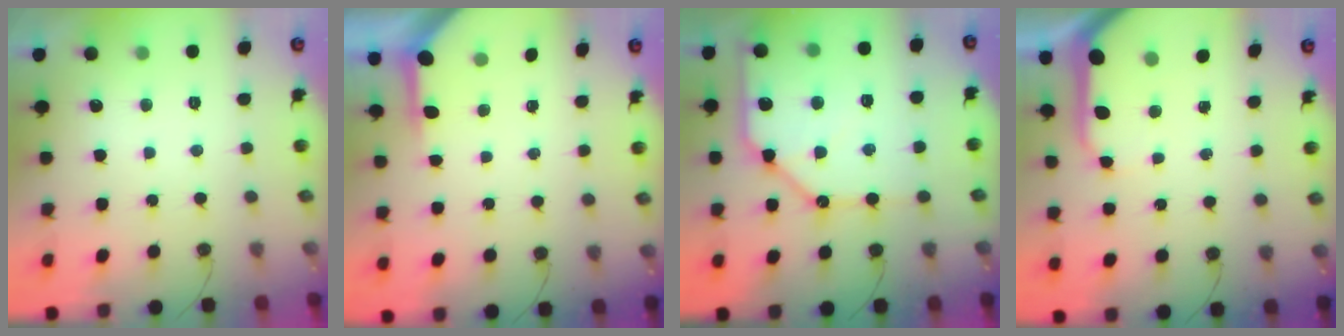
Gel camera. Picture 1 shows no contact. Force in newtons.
{"total": 3.9, "press": 3.8, "slide": 0.3}
{"total": 16.8, "press": 16.7, "slide": 1.9}
{"total": 9.5, "press": 9.4, "slide": 1.0}